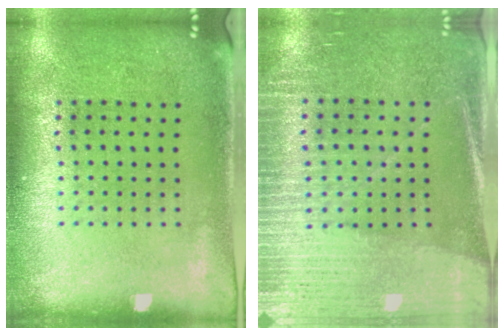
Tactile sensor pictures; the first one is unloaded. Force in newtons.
{"total": 3.3, "press": 3.0, "slide": 1.3}